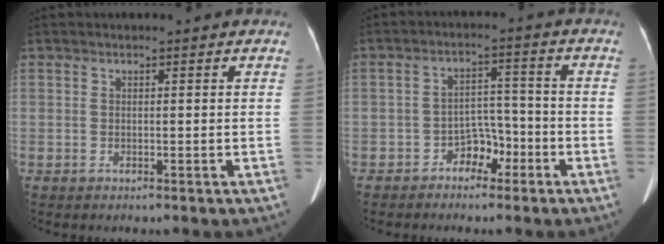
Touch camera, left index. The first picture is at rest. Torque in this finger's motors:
{"motor_torque": [-0.06, 0.25, 0.06, -0.01]}